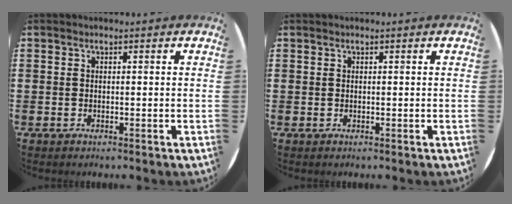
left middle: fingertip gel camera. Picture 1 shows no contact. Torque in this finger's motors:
{"motor_torque": [-1.26, 0.06, -1.01, -0.21]}